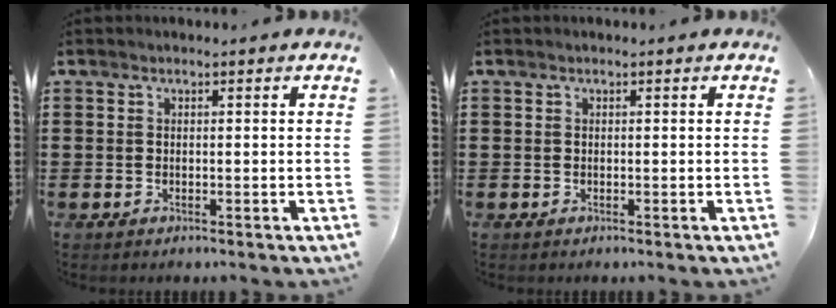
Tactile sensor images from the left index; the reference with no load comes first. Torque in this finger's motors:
{"motor_torque": [0.00, 0.00, 0.00, 0.00]}